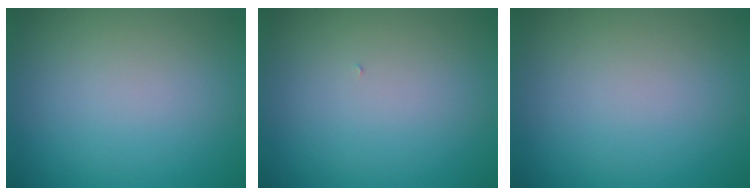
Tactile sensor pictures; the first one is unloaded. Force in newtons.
{"total": 0.0}
{"total": 0.0}